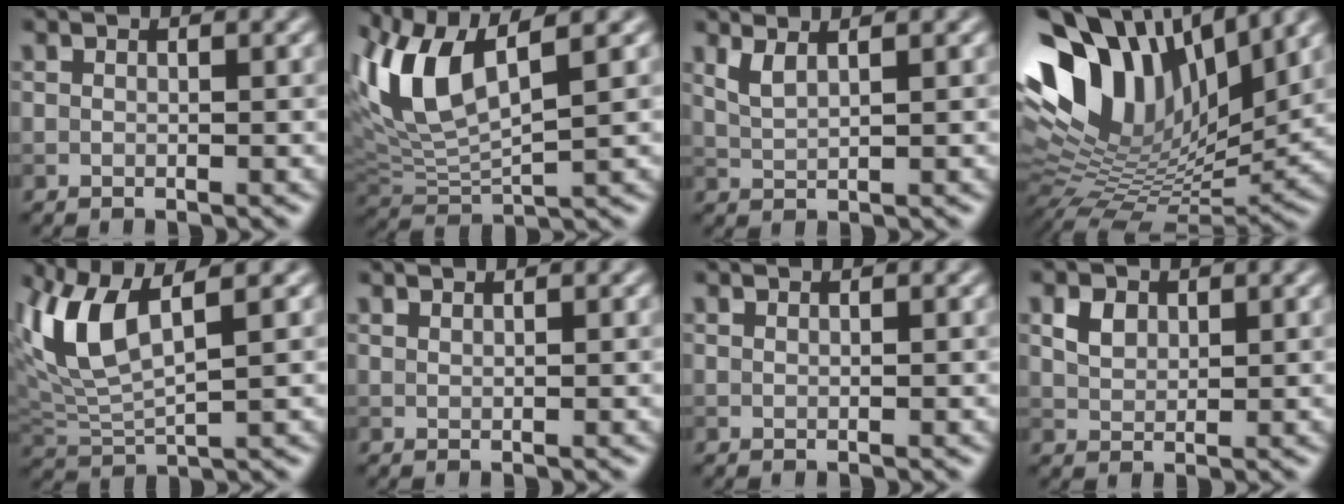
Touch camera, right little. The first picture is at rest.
{"total": 8.3, "force": [3.3, 3.0, 7.0], "torque": [-0.158, 0.011, 0.061]}
{"total": 1.9, "force": [1.2, 0.6, 1.4], "torque": [-0.027, -0.001, 0.025]}
{"total": 16.1, "force": [6.7, 7.9, 12.3], "torque": [-0.238, 0.032, 0.110]}
{"total": 6.6, "force": [2.8, 2.3, 5.5], "torque": [-0.130, 0.007, 0.056]}
{"total": 0.6, "force": [0.5, 0.1, 0.1], "torque": [-0.001, -0.003, 0.009]}
{"total": 0.0}
{"total": 2.1, "force": [1.0, 1.5, 1.1], "torque": [-0.026, 0.003, 0.020]}